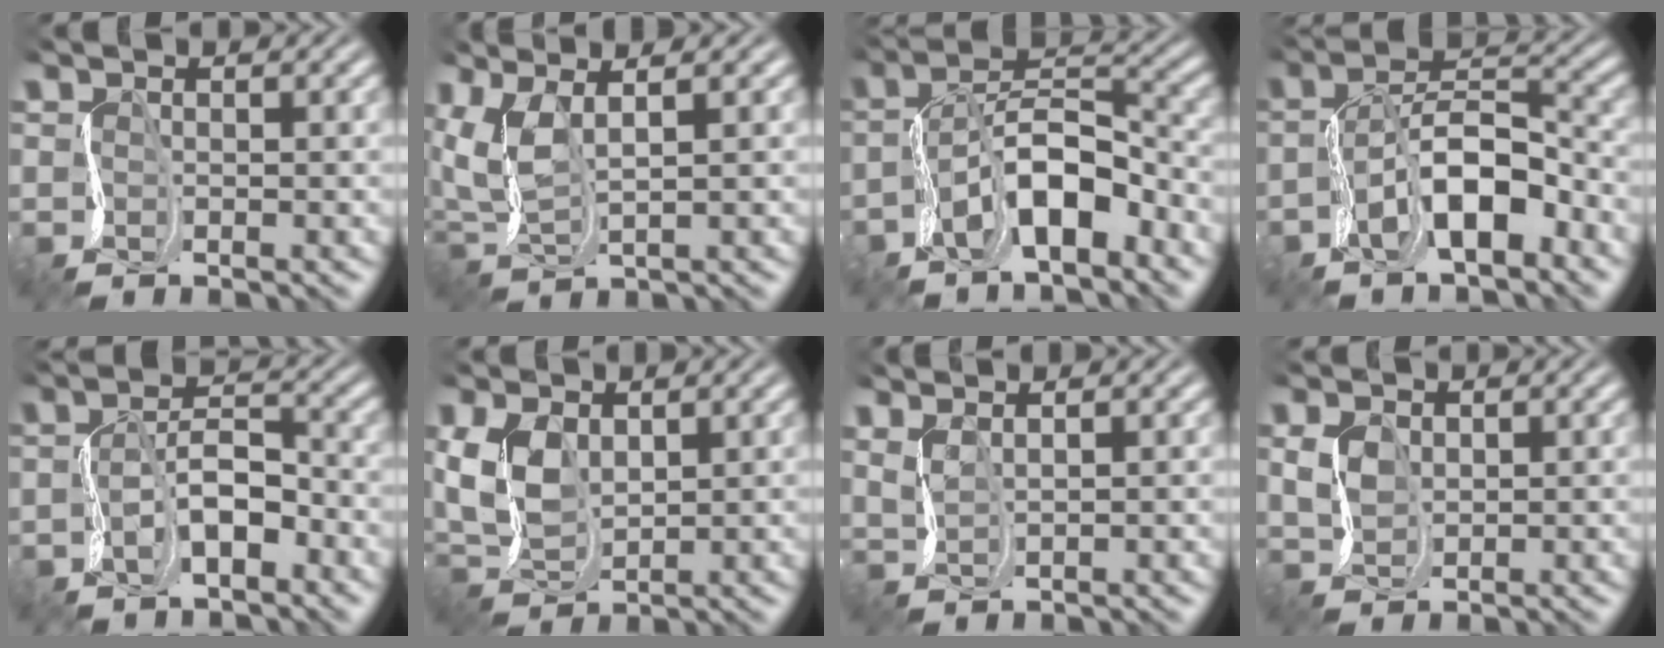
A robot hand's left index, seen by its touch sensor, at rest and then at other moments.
{"total": 3.4, "force": [2.3, 1.1, 2.3], "torque": [-0.084, 0.016, 0.054]}
{"total": 5.4, "force": [-3.5, 1.7, 3.7], "torque": [-0.084, 0.021, -0.066]}
{"total": 5.5, "force": [-3.0, 1.8, 4.2], "torque": [-0.094, 0.019, -0.058]}
{"total": 2.1, "force": [-1.6, 0.7, 1.2], "torque": [-0.046, 0.015, -0.033]}
{"total": 3.0, "force": [1.7, 1.8, 1.7], "torque": [-0.079, 0.012, 0.035]}
{"total": 2.1, "force": [2.0, 0.5, 0.2], "torque": [-0.016, 0.023, 0.018]}
{"total": 1.1, "force": [0.8, 0.3, -0.7], "torque": [-0.017, 0.009, 0.019]}